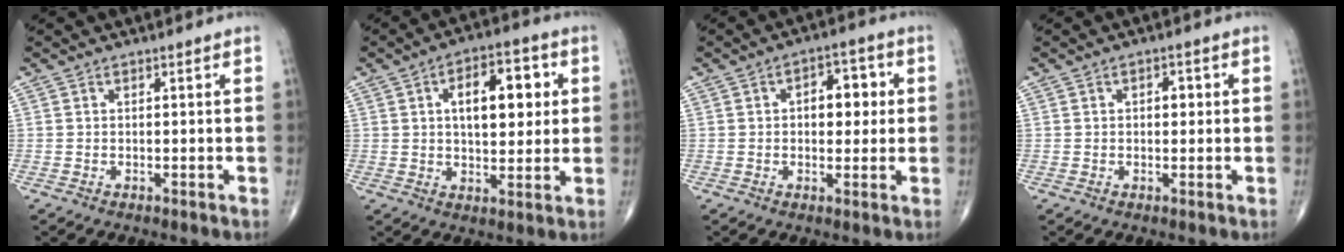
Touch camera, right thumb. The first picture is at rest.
{"total": 12.5, "force": [2.8, 6.4, 10.3], "torque": [-0.120, 0.004, 0.040]}
{"total": 7.4, "force": [1.1, 4.4, 5.8], "torque": [-0.047, 0.011, 0.012]}
{"total": 2.4, "force": [0.4, 1.4, 1.9], "torque": [-0.018, 0.004, 0.003]}